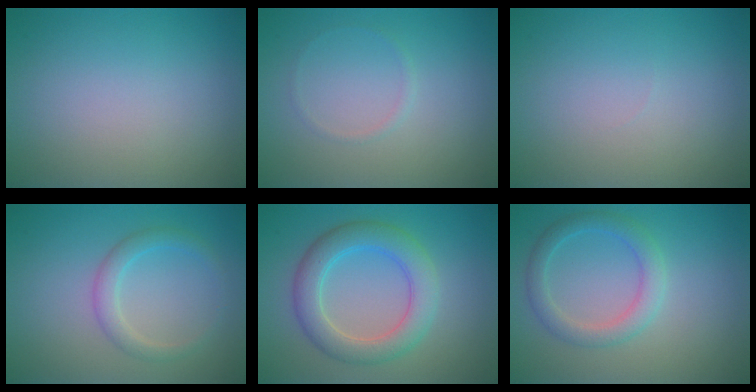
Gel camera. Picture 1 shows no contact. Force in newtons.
{"total": 0.6, "press": 0.6, "slide": 0.0}
{"total": 0.0}
{"total": 2.1, "press": 2.1, "slide": 0.0}
{"total": 4.9, "press": 4.9, "slide": 0.2}
{"total": 2.8, "press": 2.8, "slide": 0.1}